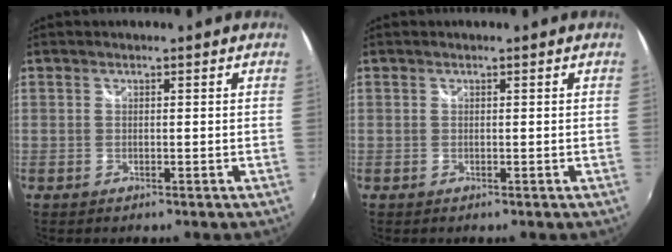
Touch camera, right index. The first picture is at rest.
{"total": 0.0}